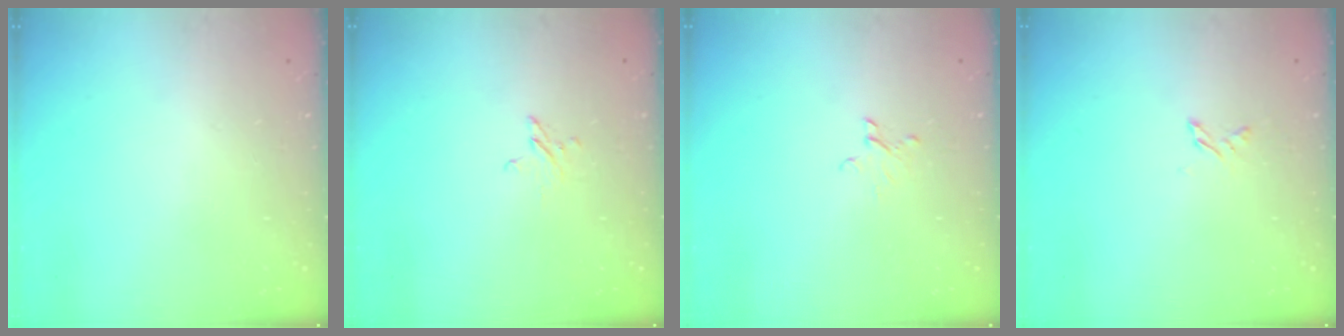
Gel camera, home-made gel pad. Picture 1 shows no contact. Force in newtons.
{"total": 2.7, "press": 2.7, "slide": 0.2}
{"total": 2.6, "press": 2.6, "slide": 0.2}
{"total": 1.7, "press": 1.7, "slide": 0.3}